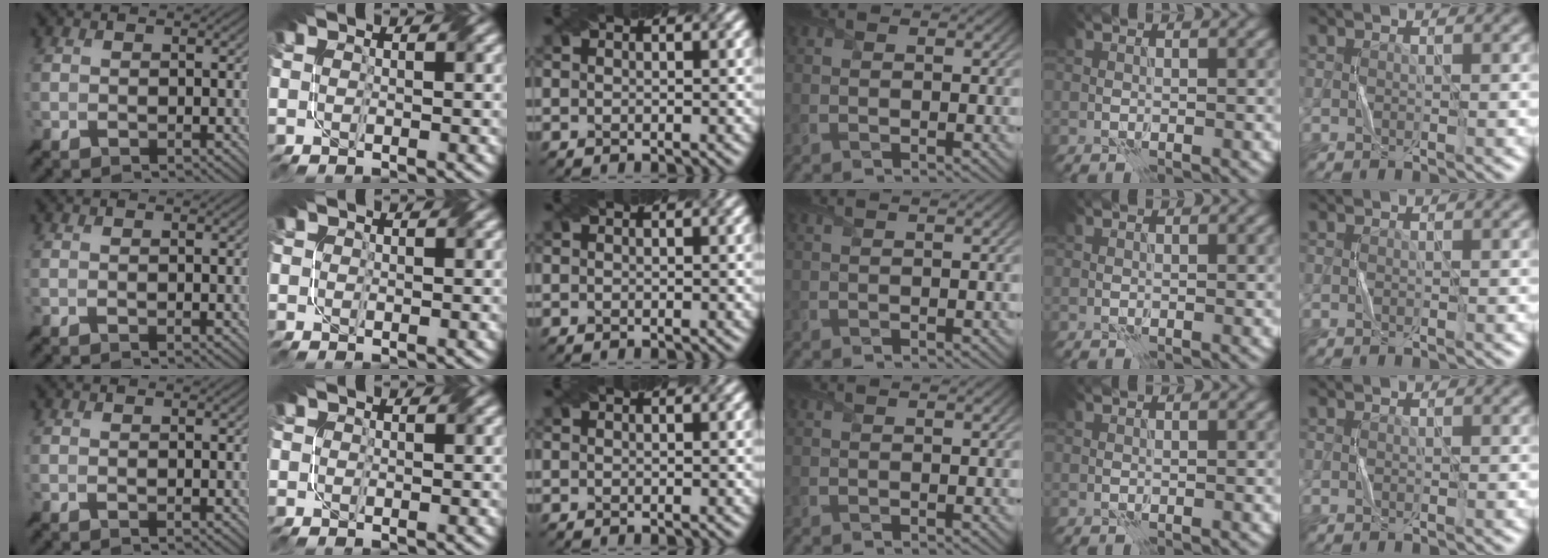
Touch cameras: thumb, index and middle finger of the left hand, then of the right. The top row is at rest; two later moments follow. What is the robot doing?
{"motion": "fold", "object": "coffee filter"}